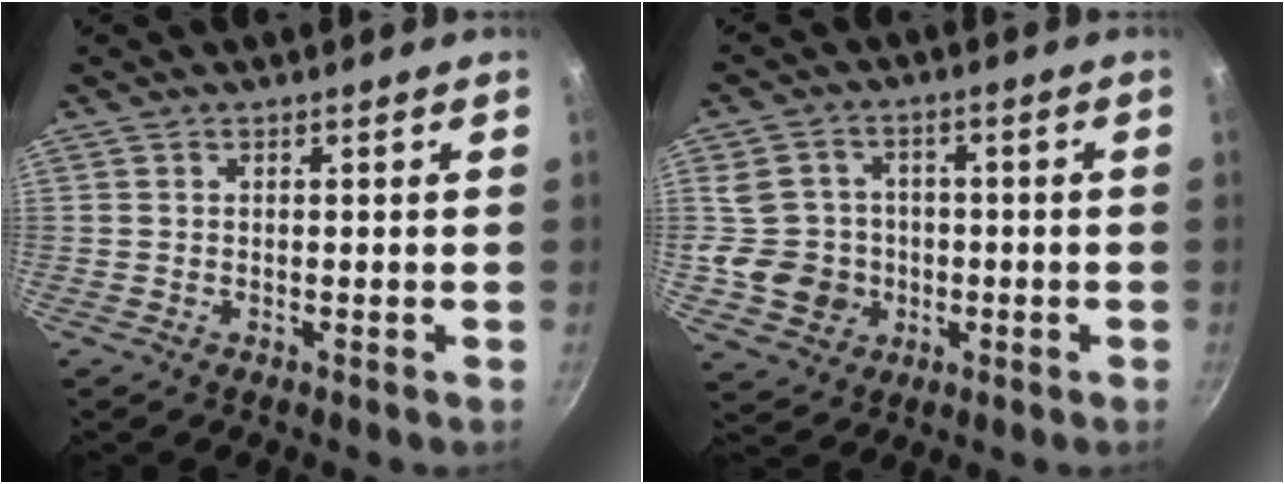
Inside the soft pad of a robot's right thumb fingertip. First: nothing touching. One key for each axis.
{"total": 9.7, "fx": -1.3, "fy": 9.1, "fz": 3.3, "tx": -0.022, "ty": 0.017, "tz": -0.016}